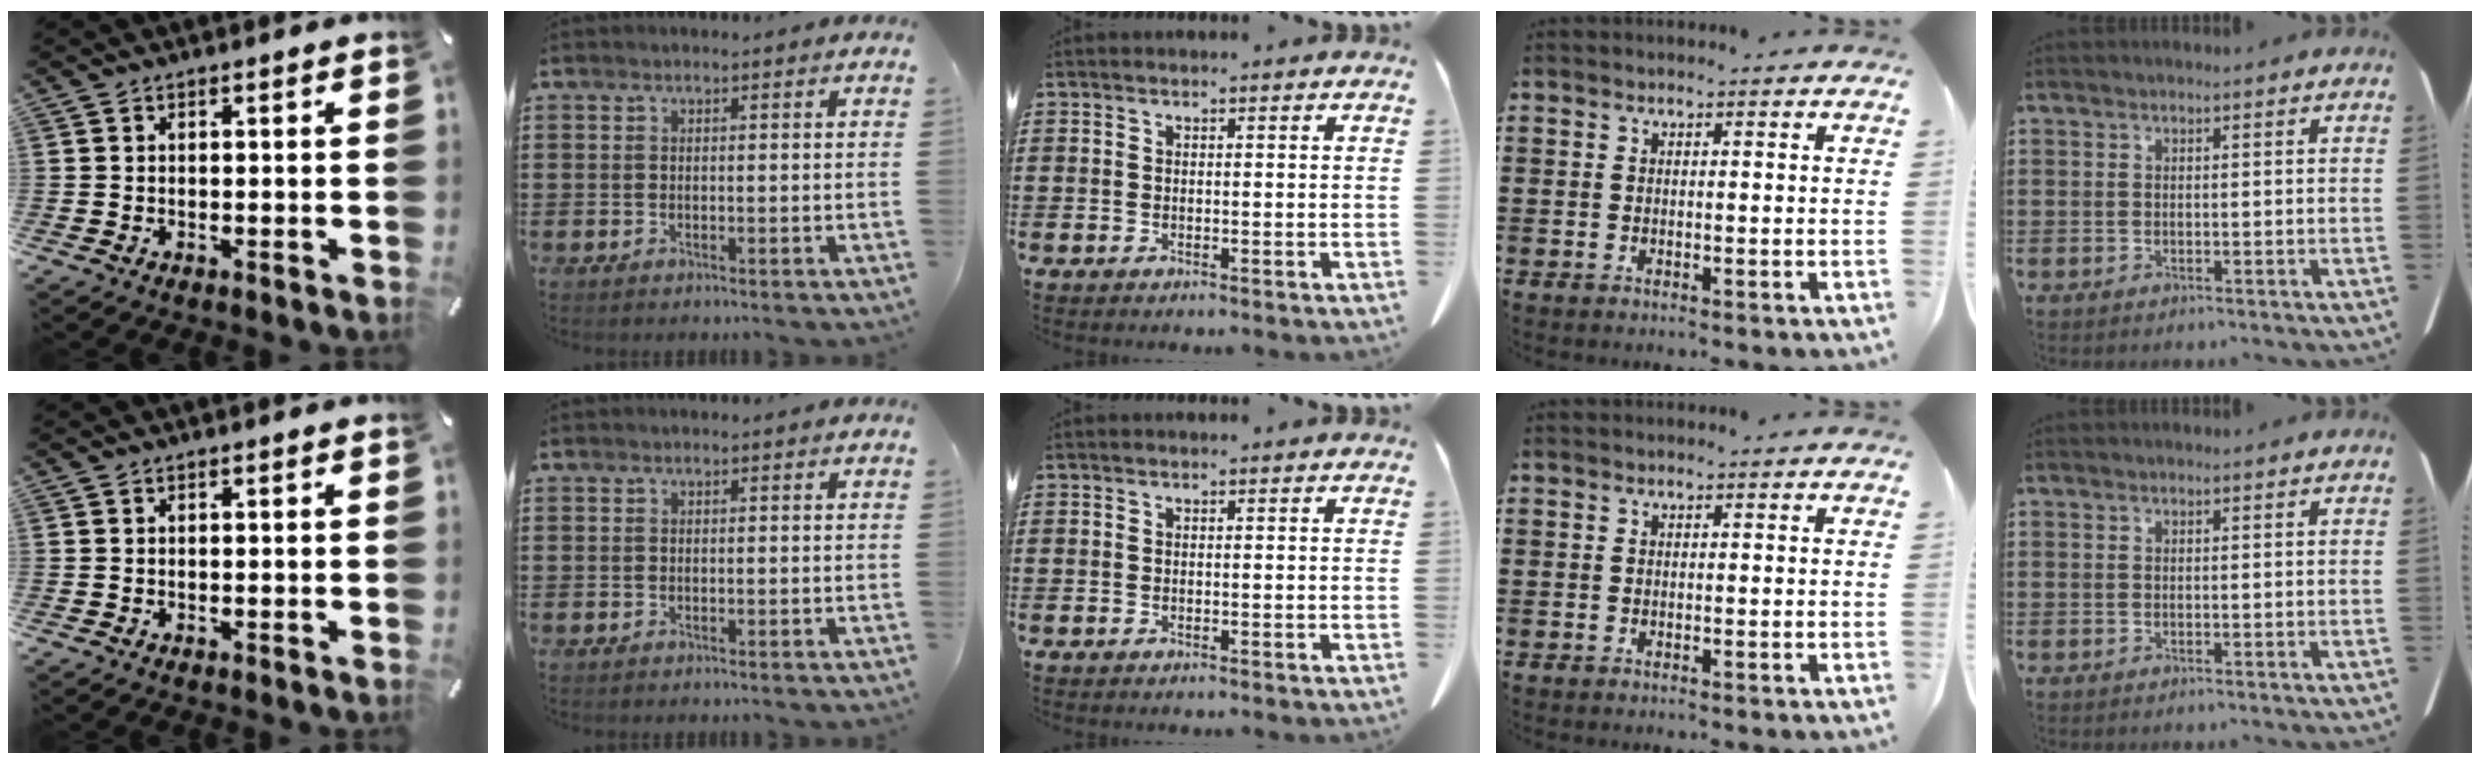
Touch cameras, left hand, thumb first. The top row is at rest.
{}